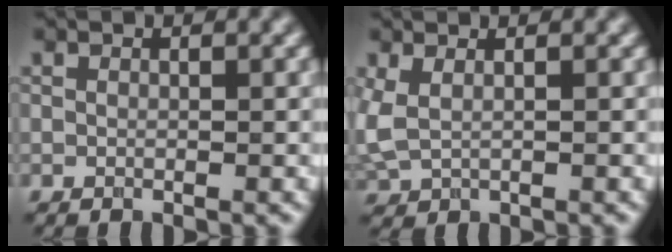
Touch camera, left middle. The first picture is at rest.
{"total": 2.2, "force": [0.6, 1.3, 1.7], "torque": [-0.050, -0.001, 0.018]}